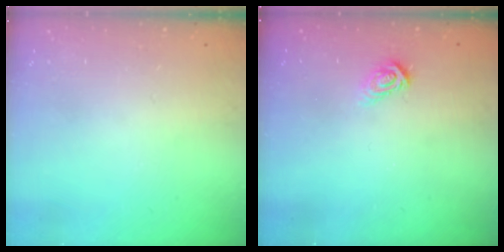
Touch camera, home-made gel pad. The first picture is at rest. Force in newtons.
{"total": 4.6, "press": 4.6, "slide": 0.4}